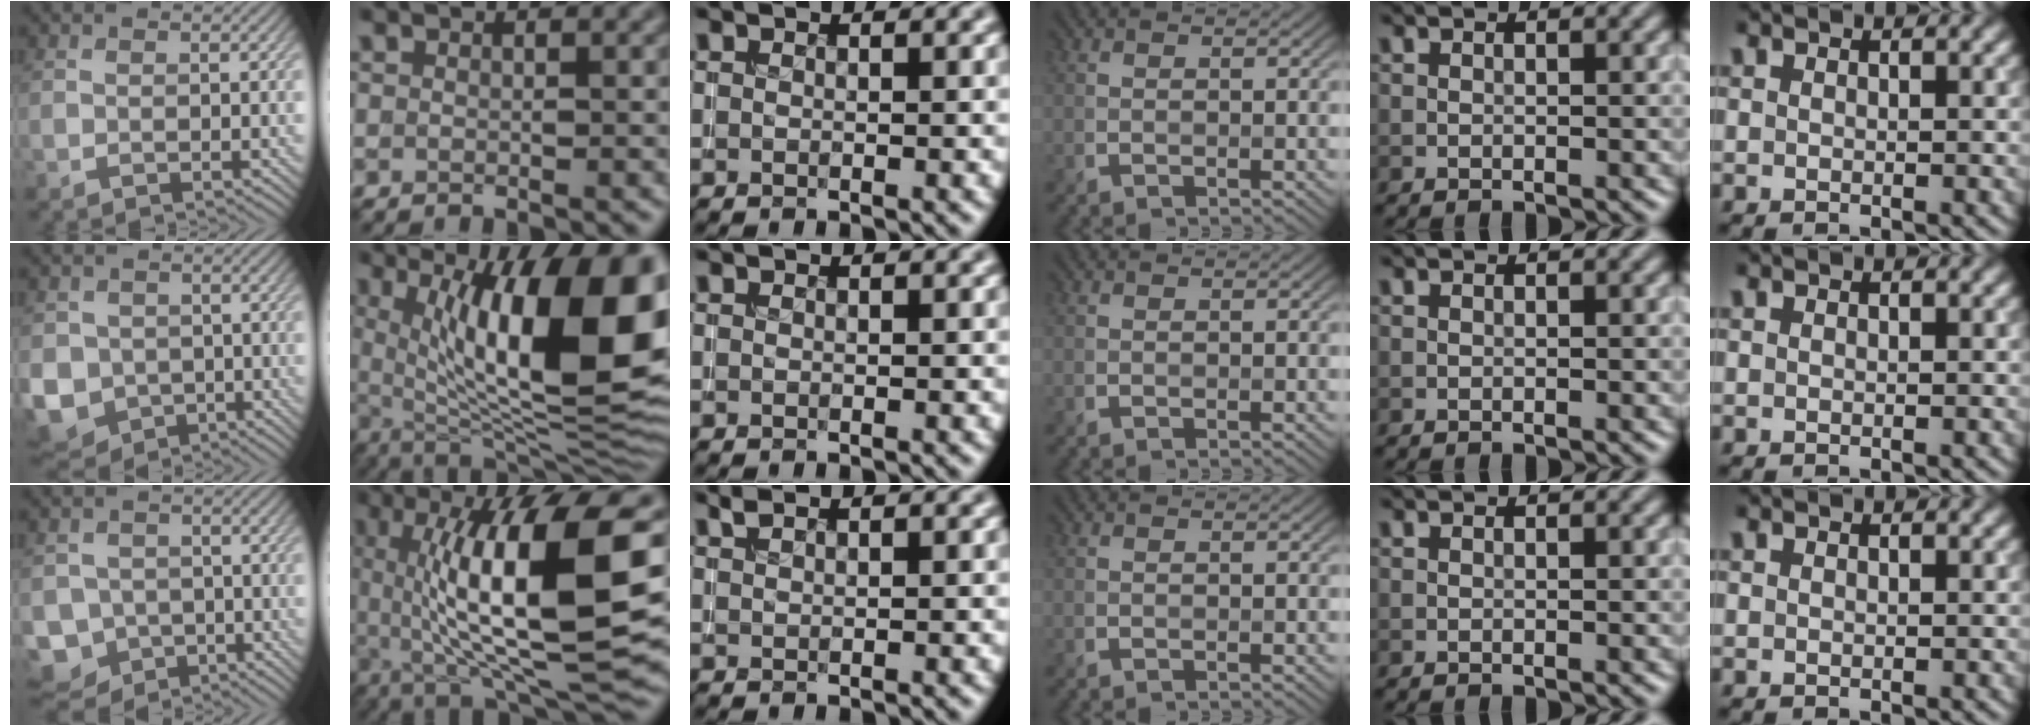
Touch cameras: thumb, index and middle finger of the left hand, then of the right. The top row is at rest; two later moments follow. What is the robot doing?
{"motion": "insert", "object": "coin"}